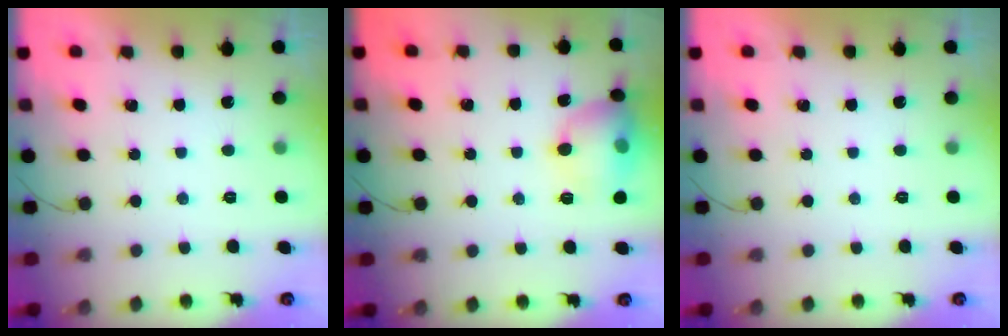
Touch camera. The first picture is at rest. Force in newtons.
{"total": 16.5, "press": 14.5, "slide": 7.9}
{"total": 0.0}